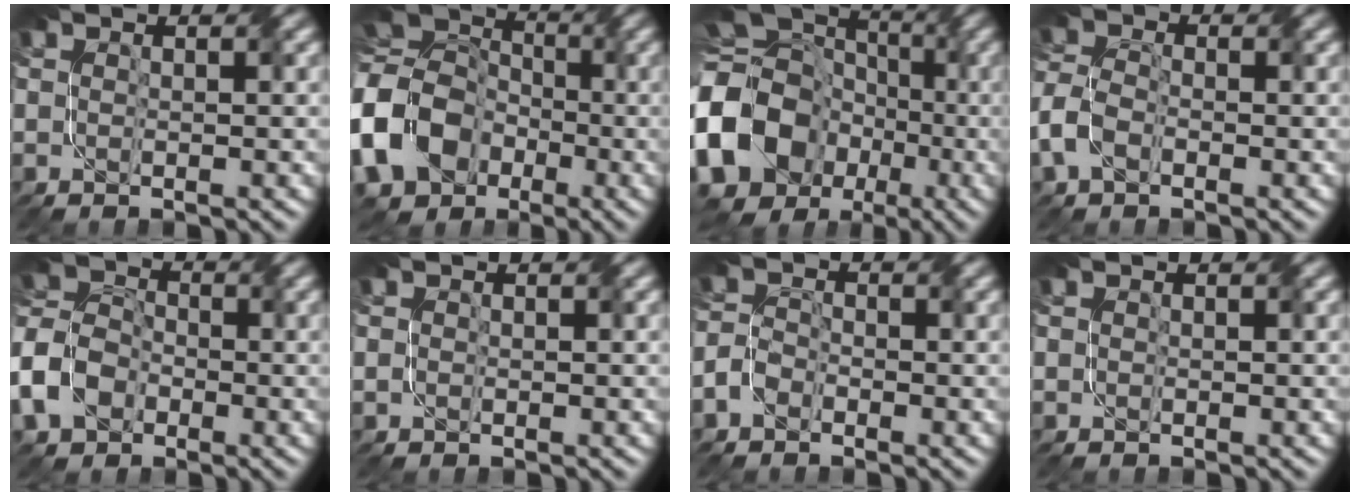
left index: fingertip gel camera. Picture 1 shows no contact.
{"total": 14.6, "force": [-4.0, 11.5, 8.0], "torque": [-0.192, 0.000, -0.098]}
{"total": 16.9, "force": [-5.0, 13.8, 8.4], "torque": [-0.197, 0.002, -0.105]}
{"total": 3.5, "force": [-2.0, 1.9, 2.1], "torque": [-0.055, 0.007, -0.048]}
{"total": 6.2, "force": [-3.1, 4.4, 3.2], "torque": [-0.077, 0.006, -0.077]}
{"total": 0.0}
{"total": 2.0, "force": [-1.7, 0.9, 0.6], "torque": [-0.019, 0.006, -0.037]}
{"total": 0.0}